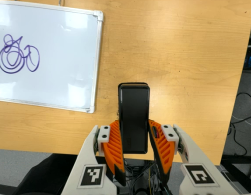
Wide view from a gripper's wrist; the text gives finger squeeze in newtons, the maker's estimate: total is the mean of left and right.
{"total": 4.2, "left": 2.9, "right": 5.5}